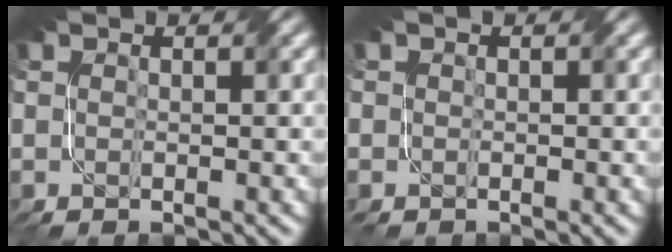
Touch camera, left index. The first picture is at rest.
{"total": 1.6, "force": [-0.8, 0.6, -1.2], "torque": [0.021, -0.009, 0.000]}